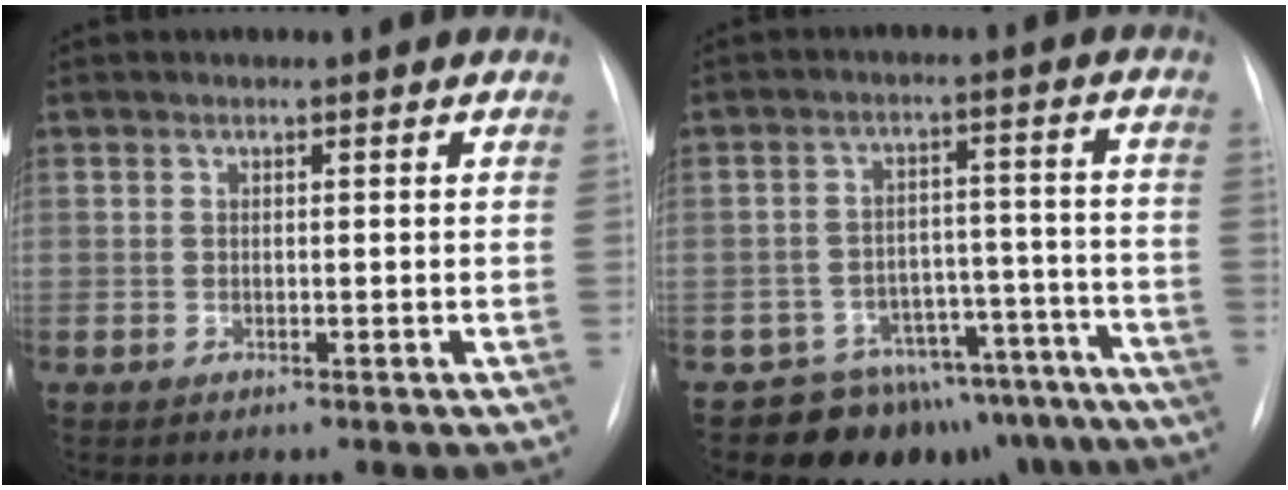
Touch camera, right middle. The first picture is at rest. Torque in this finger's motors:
{"motor_torque": [1.02, -1.04, 0.13, 0.03]}